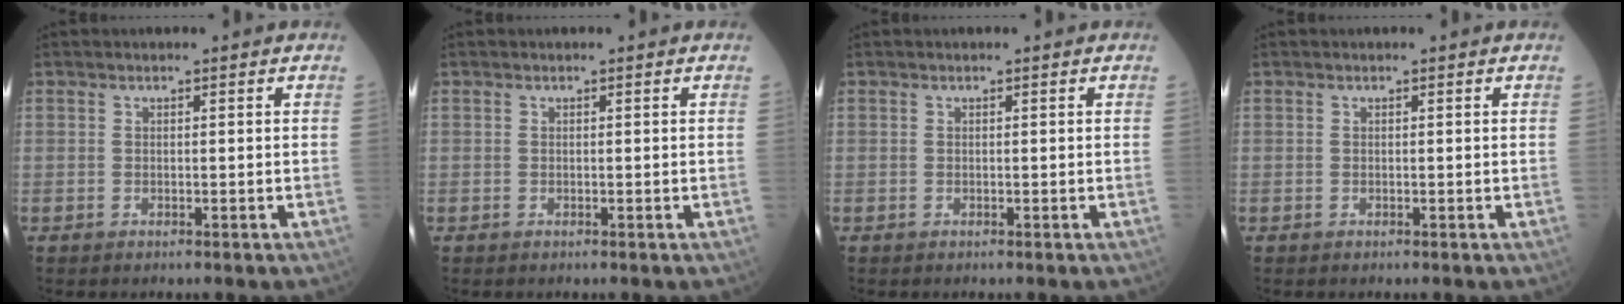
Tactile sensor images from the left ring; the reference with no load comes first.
{"total": 0.0}
{"total": 0.0}
{"total": 0.0}